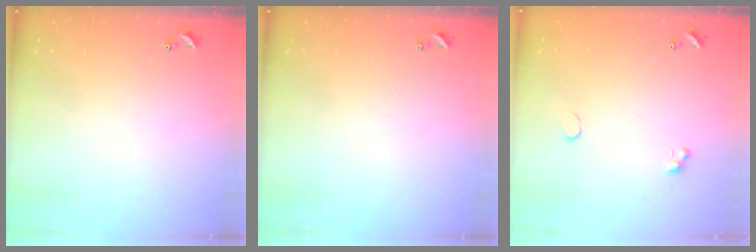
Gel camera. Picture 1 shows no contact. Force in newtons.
{"total": 0.0}
{"total": 0.6, "press": 0.4, "slide": 0.4}